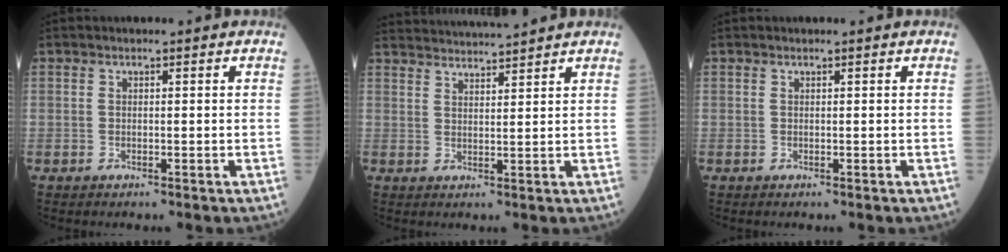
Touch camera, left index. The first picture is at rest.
{"total": 9.2, "force": [8.9, -0.7, 2.3], "torque": [-0.043, 0.024, 0.139]}
{"total": 0.0}